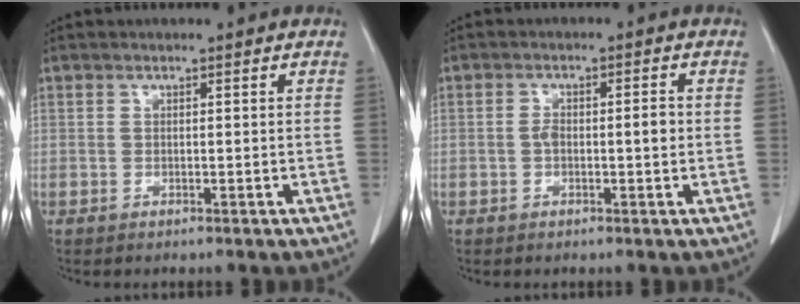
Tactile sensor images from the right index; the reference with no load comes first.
{"total": 3.4, "force": [-0.3, 1.2, 3.2], "torque": [-0.059, 0.009, -0.004]}